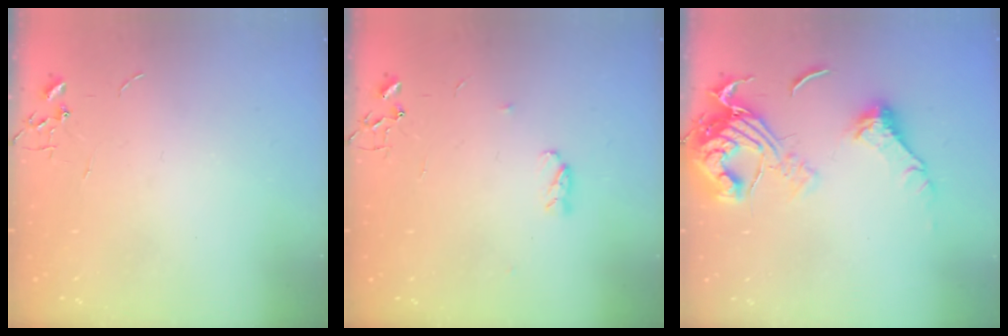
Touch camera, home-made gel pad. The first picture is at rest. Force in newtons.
{"total": 3.8, "press": 3.7, "slide": 0.6}
{"total": 16.8, "press": 16.7, "slide": 1.8}